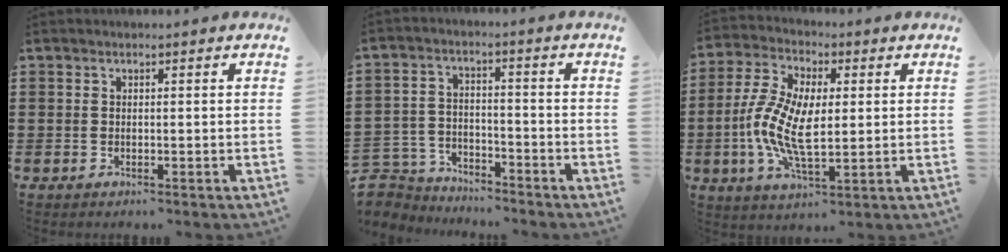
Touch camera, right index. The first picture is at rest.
{"total": 4.8, "force": [-4.6, 1.6, 0.0], "torque": [-0.022, 0.005, -0.101]}
{"total": 10.2, "force": [-0.8, 4.7, 9.0], "torque": [-0.197, 0.000, -0.017]}